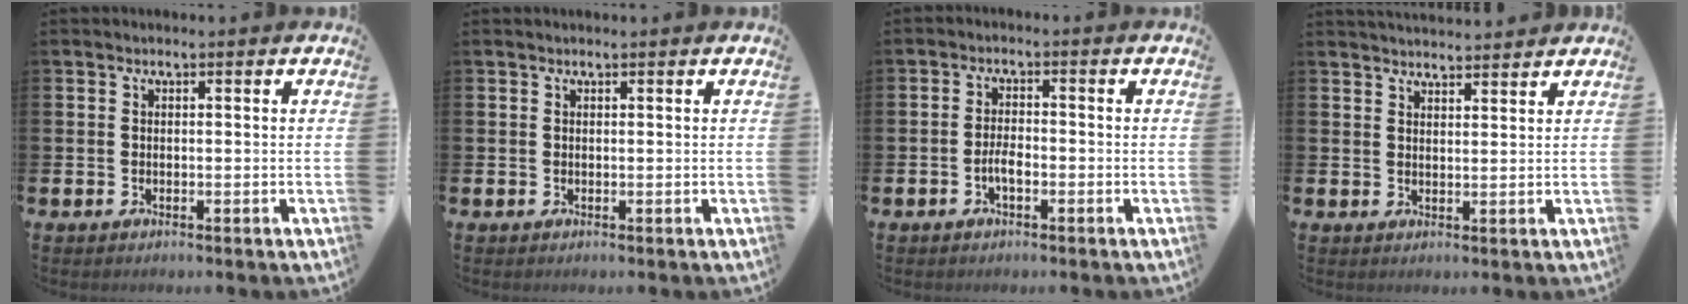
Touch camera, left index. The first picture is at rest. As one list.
[{"total": 0.0}, {"total": 2.4, "force": [-0.9, 0.9, 2.0], "torque": [-0.034, 0.004, -0.019]}, {"total": 3.9, "force": [3.8, 0.3, -0.1], "torque": [-0.006, -0.021, 0.071]}]